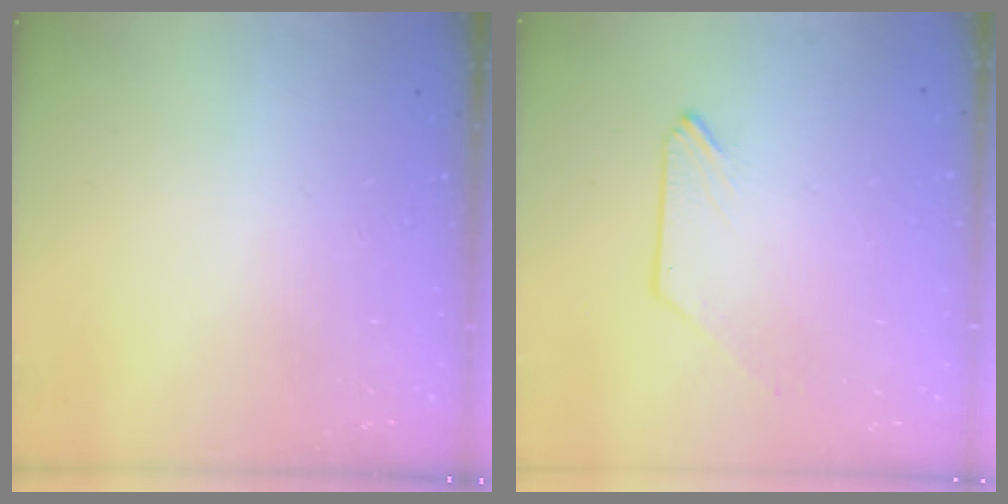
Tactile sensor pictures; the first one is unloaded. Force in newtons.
{"total": 0.0}